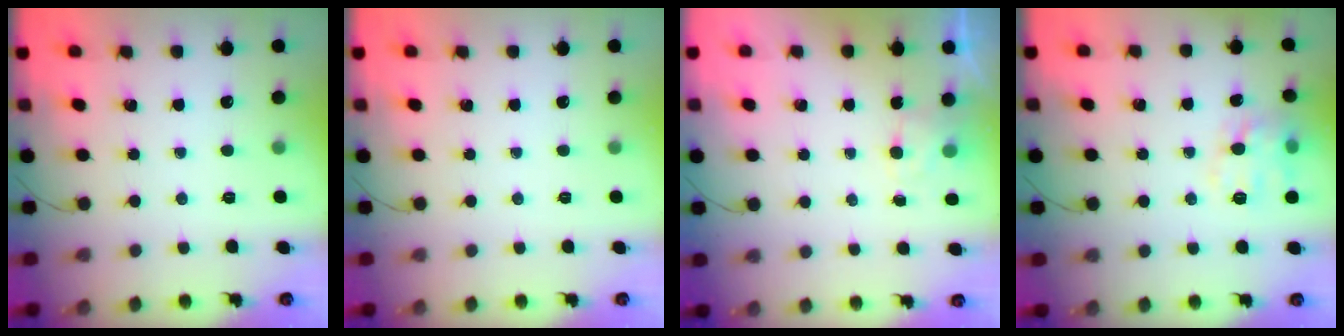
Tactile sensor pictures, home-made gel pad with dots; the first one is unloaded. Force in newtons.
{"total": 0.0}
{"total": 3.8, "press": 3.6, "slide": 1.1}
{"total": 10.3, "press": 10.3, "slide": 0.7}